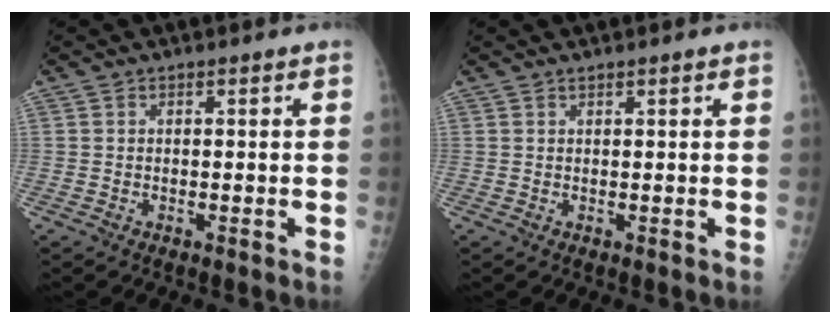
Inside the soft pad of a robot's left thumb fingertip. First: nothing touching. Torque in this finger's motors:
{"motor_torque": [0.47, -0.57, 0.36, -0.25, 0.02]}